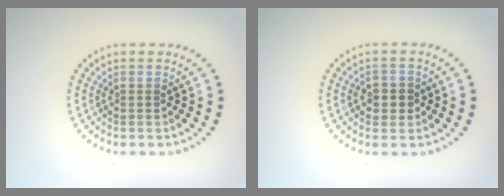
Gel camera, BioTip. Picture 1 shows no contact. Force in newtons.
{"total": 2.3, "press": 2.2, "slide": 0.5}